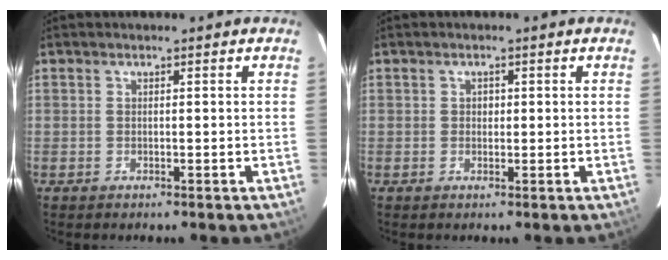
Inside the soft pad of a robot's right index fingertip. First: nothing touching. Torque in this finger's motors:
{"motor_torque": [0.08, 0.00, 0.04, 0.00]}